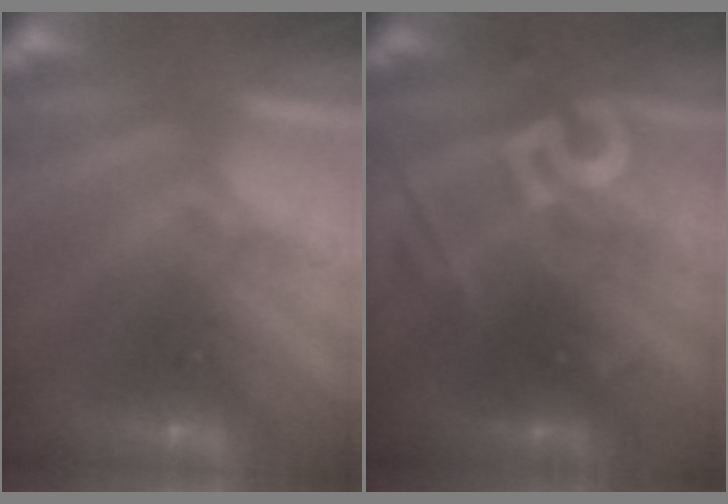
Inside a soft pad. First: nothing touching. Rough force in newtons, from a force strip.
{"total": 2.5}